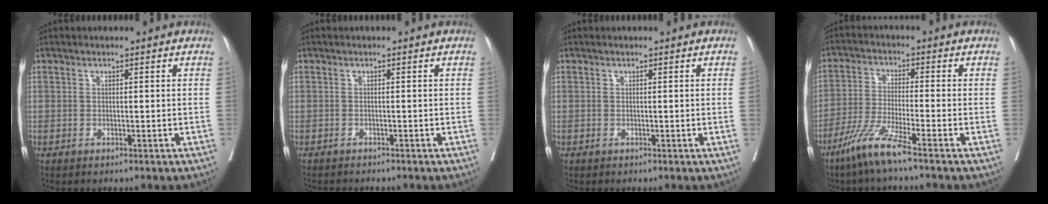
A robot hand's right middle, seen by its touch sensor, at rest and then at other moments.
{"total": 3.0, "force": [-2.8, 0.5, 1.1], "torque": [-0.016, -0.005, -0.037]}
{"total": 0.0}
{"total": 7.2, "force": [-5.0, -0.6, 5.2], "torque": [-0.107, -0.022, -0.105]}